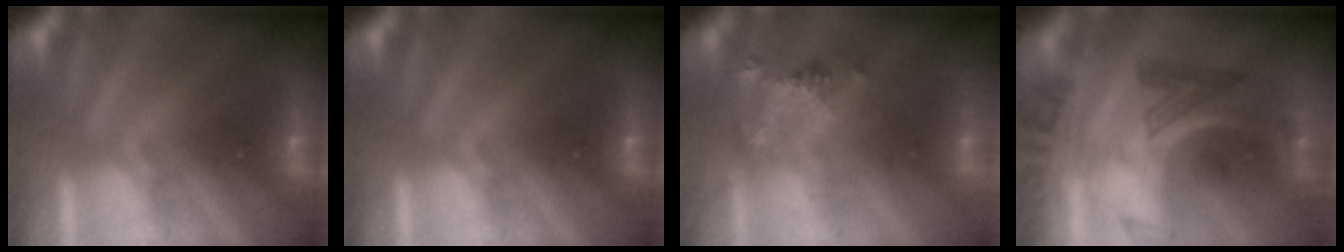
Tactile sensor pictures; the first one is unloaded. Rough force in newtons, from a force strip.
{"total": 0.0}
{"total": 2.4}
{"total": 3.1}